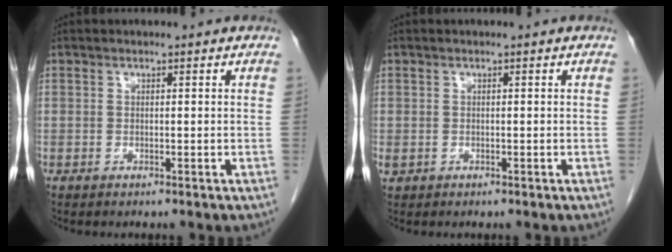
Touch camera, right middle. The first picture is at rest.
{"total": 0.8, "force": [-0.1, 0.7, 0.3], "torque": [-0.005, 0.003, 0.004]}